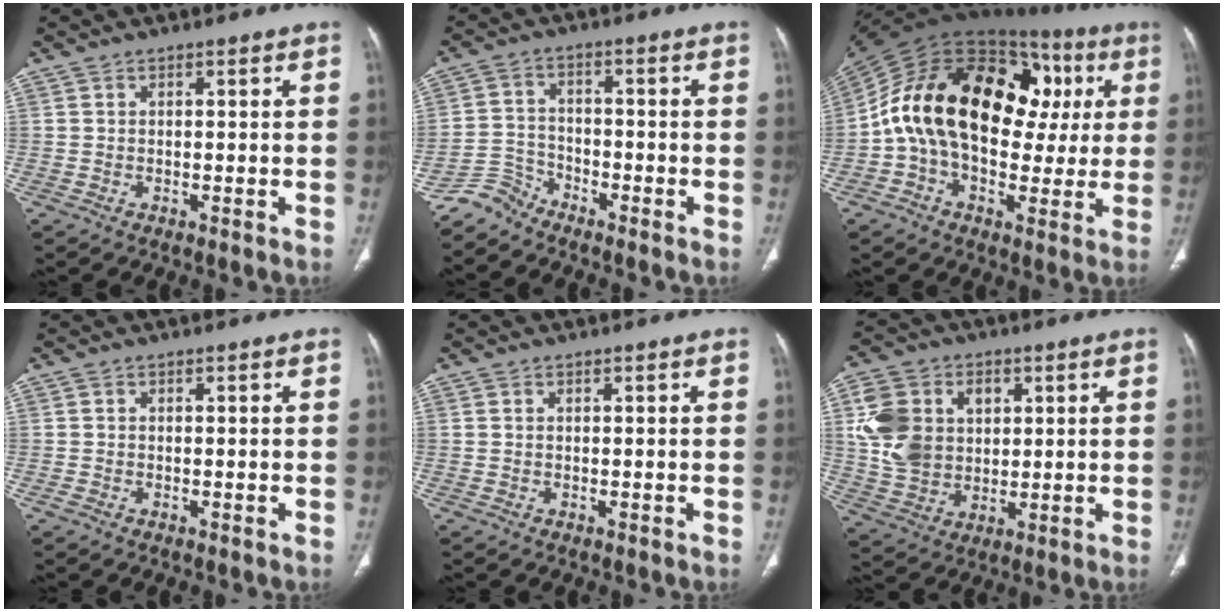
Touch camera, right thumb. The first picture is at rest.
{"total": 4.6, "force": [-4.3, 1.3, -0.5], "torque": [0.010, 0.024, -0.093]}
{"total": 28.0, "force": [4.7, 17.1, 21.7], "torque": [-0.345, 0.058, 0.071]}
{"total": 0.5, "force": [-0.2, 0.4, 0.3], "torque": [-0.012, -0.001, -0.005]}
{"total": 0.0}
{"total": 14.1, "force": [2.9, 11.2, 8.0], "torque": [-0.130, 0.002, 0.061]}